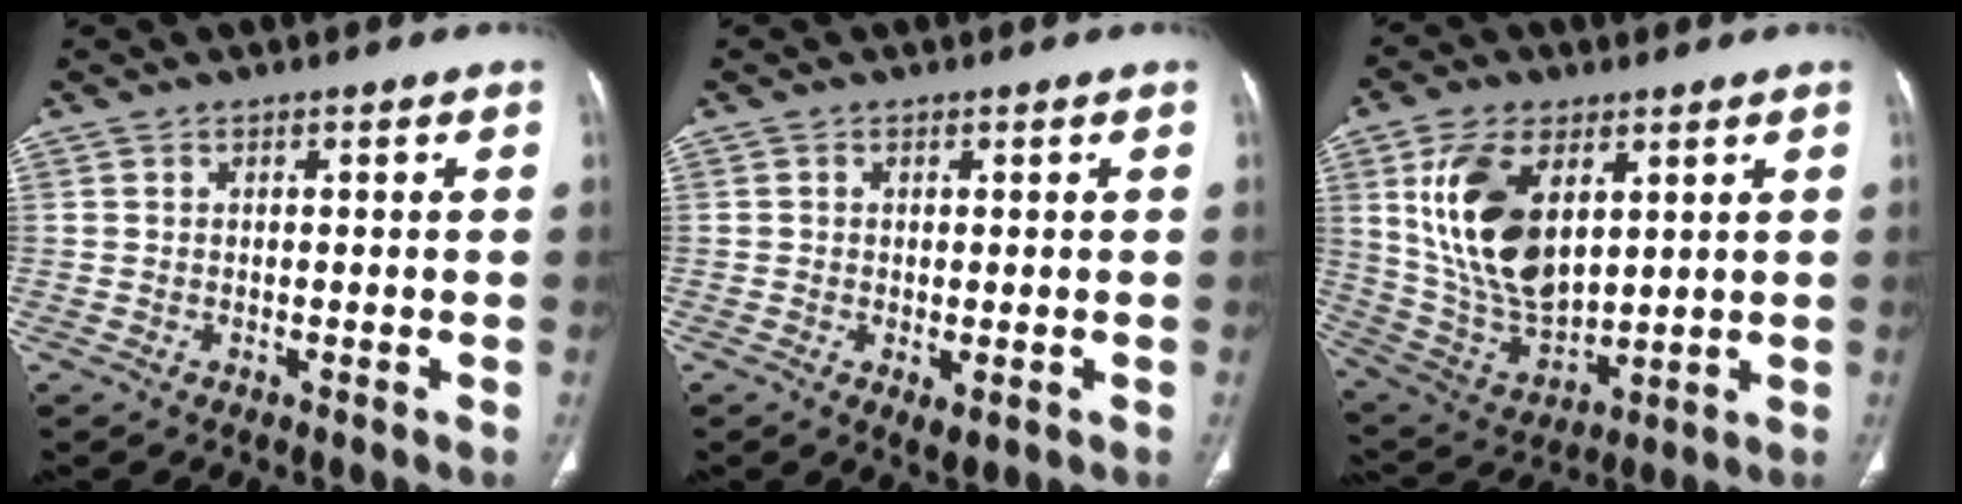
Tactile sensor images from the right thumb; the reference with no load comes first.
{"total": 2.5, "force": [-0.7, 1.1, 2.1], "torque": [-0.036, -0.007, -0.006]}
{"total": 18.3, "force": [5.7, 10.2, 14.1], "torque": [-0.254, -0.026, 0.124]}